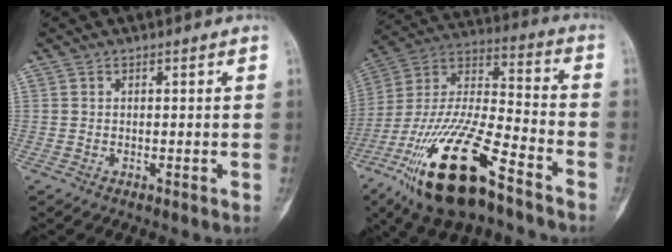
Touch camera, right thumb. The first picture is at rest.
{"total": 25.2, "force": [-14.6, 7.9, 18.9], "torque": [-0.401, 0.044, -0.264]}